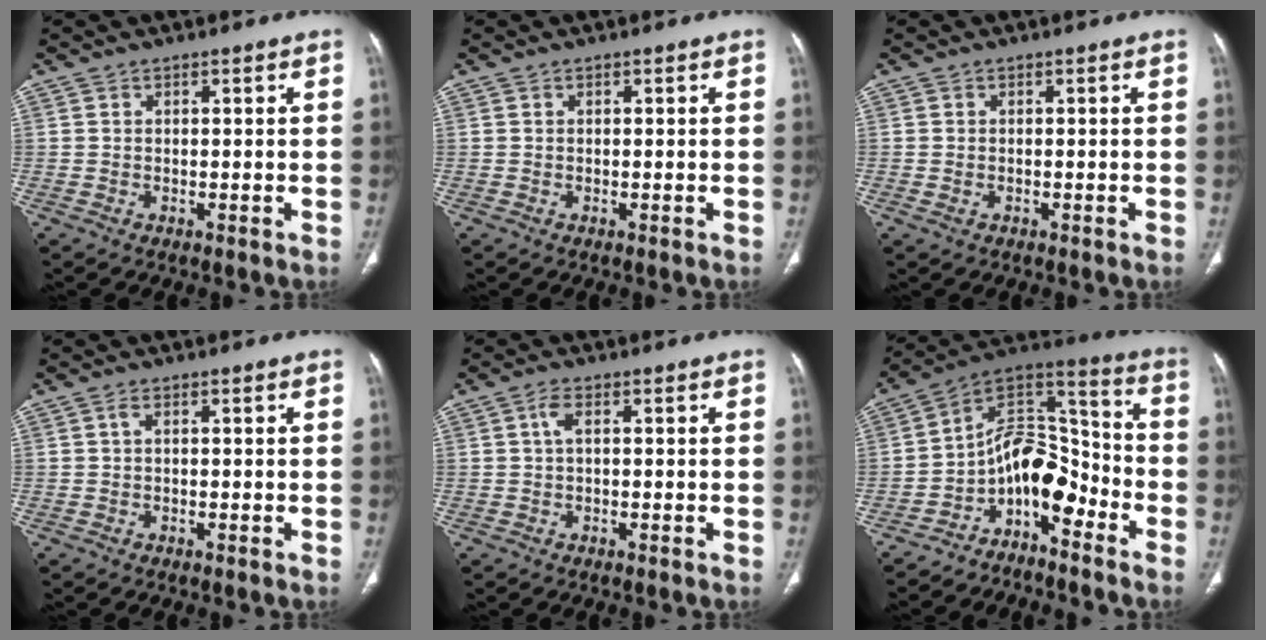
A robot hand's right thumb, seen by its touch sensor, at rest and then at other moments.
{"total": 0.0}
{"total": 0.9, "force": [-0.3, 0.6, 0.5], "torque": [-0.015, 0.004, 0.000]}
{"total": 0.9, "force": [0.0, 0.4, 0.8], "torque": [-0.018, 0.000, -0.003]}
{"total": 2.2, "force": [0.2, 1.0, 1.9], "torque": [-0.043, 0.004, -0.001]}
{"total": 12.7, "force": [-6.4, 7.0, 8.5], "torque": [-0.098, 0.102, -0.119]}